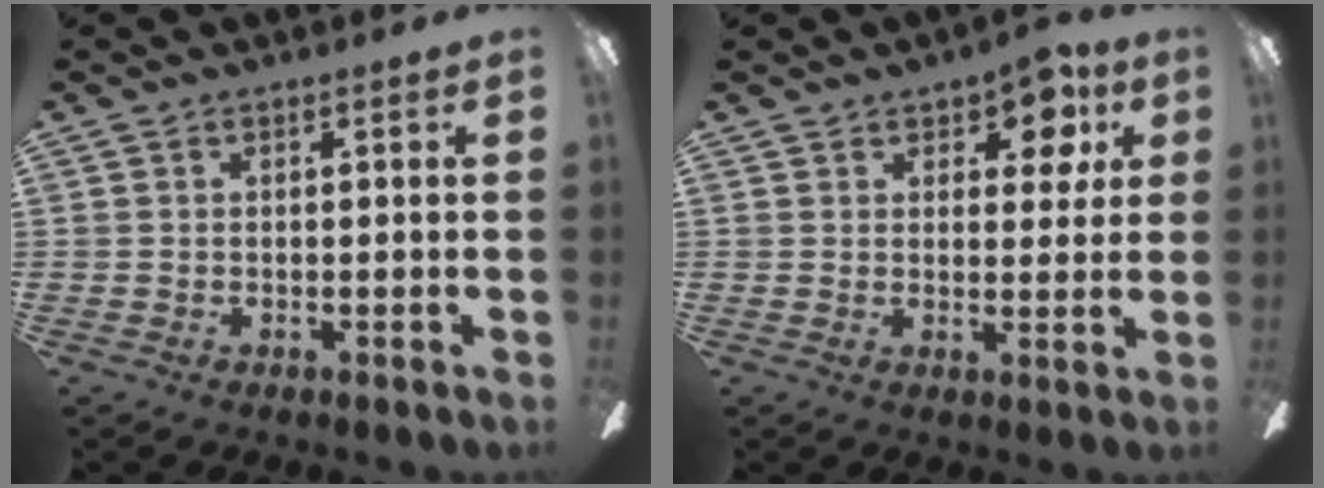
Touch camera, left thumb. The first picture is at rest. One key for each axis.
{"total": 6.7, "fx": 4.0, "fy": 3.8, "fz": 3.9, "tx": -0.040, "ty": -0.013, "tz": 0.065}